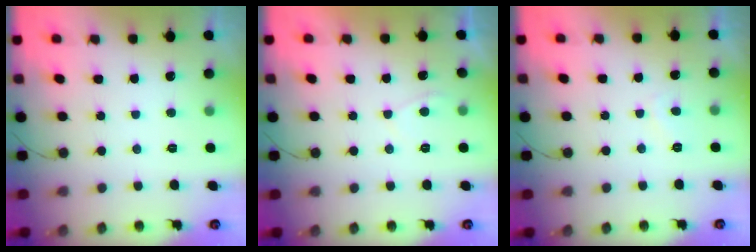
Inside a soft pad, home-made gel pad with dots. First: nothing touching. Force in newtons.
{"total": 1.2, "press": 1.0, "slide": 0.6}
{"total": 1.8, "press": 1.7, "slide": 0.6}